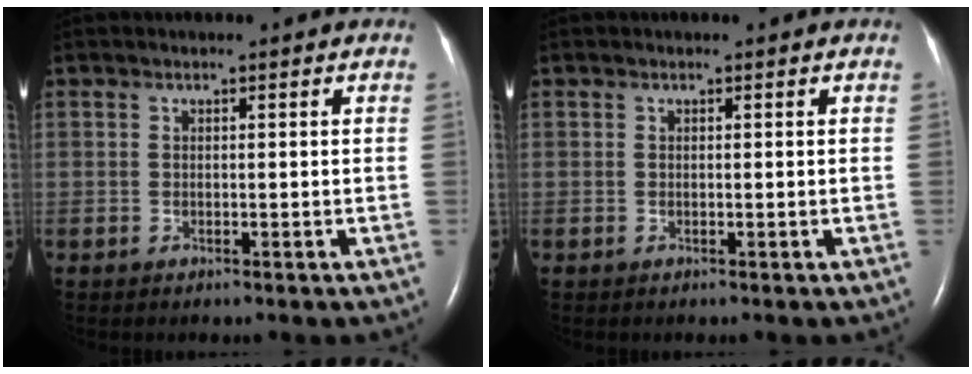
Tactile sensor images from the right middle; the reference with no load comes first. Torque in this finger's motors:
{"motor_torque": [0.00, 0.00, 0.00, 0.01]}